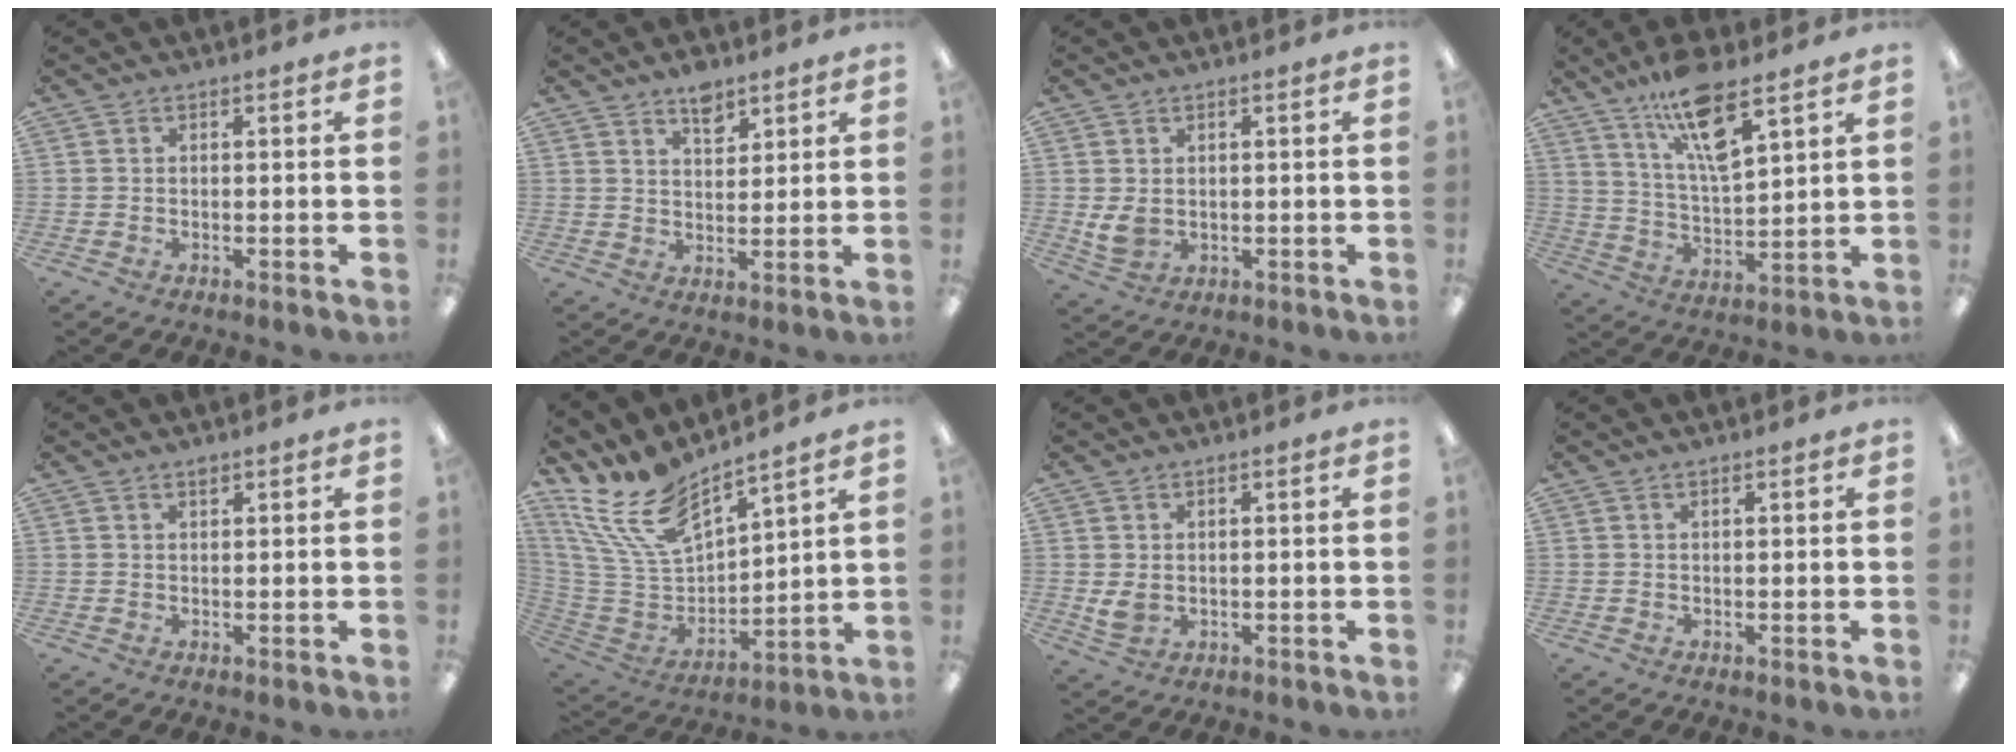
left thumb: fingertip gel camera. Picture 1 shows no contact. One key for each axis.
{"total": 5.8, "fx": 4.4, "fy": 2.8, "fz": 2.6, "tx": -0.029, "ty": -0.026, "tz": 0.076}
{"total": 4.2, "fx": 1.0, "fy": 3.0, "fz": 2.8, "tx": -0.051, "ty": -0.008, "tz": 0.015}
{"total": 14.4, "fx": 9.7, "fy": 4.2, "fz": 9.8, "tx": -0.169, "ty": -0.043, "tz": 0.164}
{"total": 1.1, "fx": 1.0, "fy": 0.3, "fz": 0.4, "tx": -0.010, "ty": 0.000, "tz": 0.019}
{"total": 16.7, "fx": 12.6, "fy": 6.6, "fz": 8.7, "tx": -0.212, "ty": -0.091, "tz": 0.229}
{"total": 3.4, "fx": 0.8, "fy": 2.2, "fz": 2.4, "tx": -0.038, "ty": -0.007, "tz": 0.013}
{"total": 0.6, "fx": 0.5, "fy": 0.1, "fz": 0.3, "tx": -0.007, "ty": 0.001, "tz": 0.009}